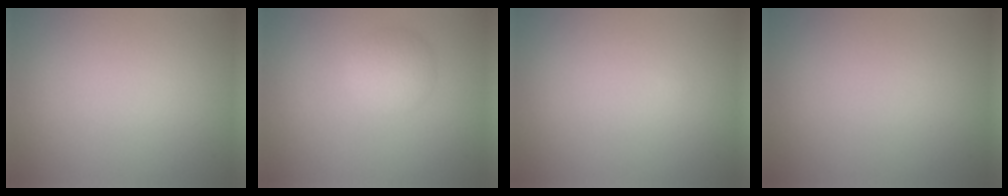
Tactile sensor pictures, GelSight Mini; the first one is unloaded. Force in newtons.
{"total": 2.7, "press": 2.7, "slide": 0.2}
{"total": 0.0}
{"total": 0.0}